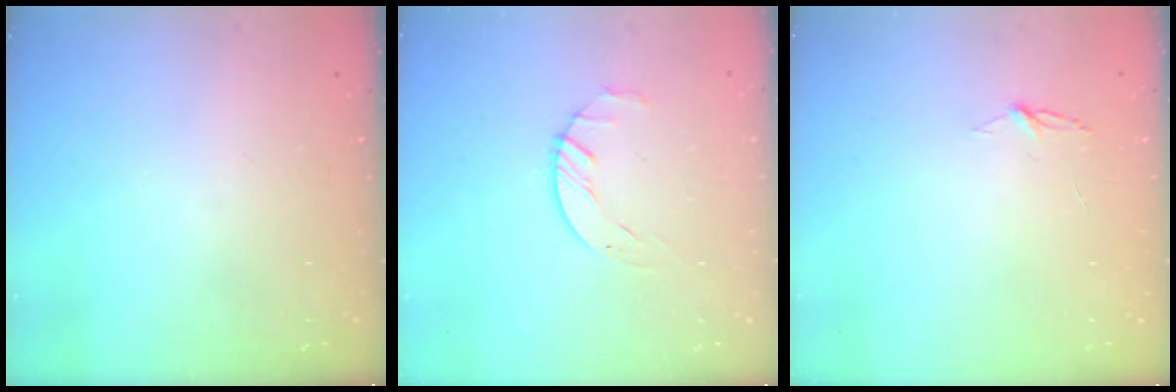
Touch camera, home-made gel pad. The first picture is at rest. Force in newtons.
{"total": 1.8, "press": 1.7, "slide": 0.3}
{"total": 3.8, "press": 3.8, "slide": 0.4}